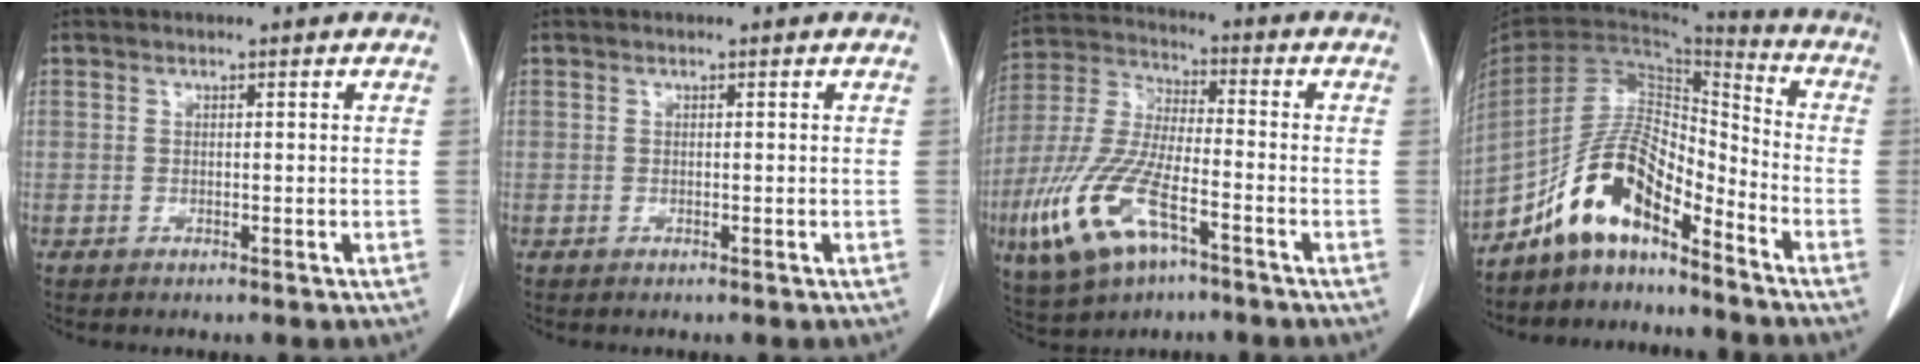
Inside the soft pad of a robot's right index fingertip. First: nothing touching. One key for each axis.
{"total": 0.0}
{"total": 15.1, "fx": -7.0, "fy": 5.3, "fz": 12.2, "tx": -0.278, "ty": -0.008, "tz": -0.128}
{"total": 11.5, "fx": -8.6, "fy": 3.4, "fz": 6.9, "tx": -0.134, "ty": 0.032, "tz": -0.158}